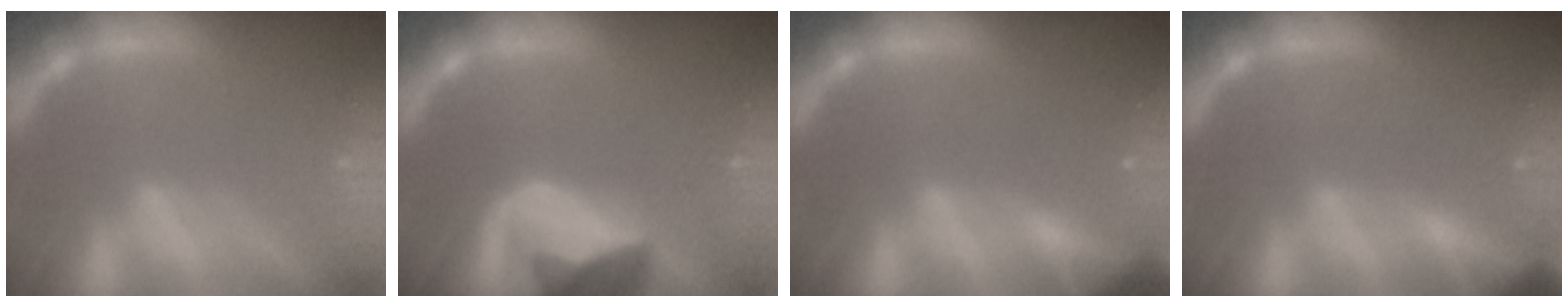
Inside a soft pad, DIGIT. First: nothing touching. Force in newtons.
{"total": 10.0}
{"total": 4.4}
{"total": 5.9}